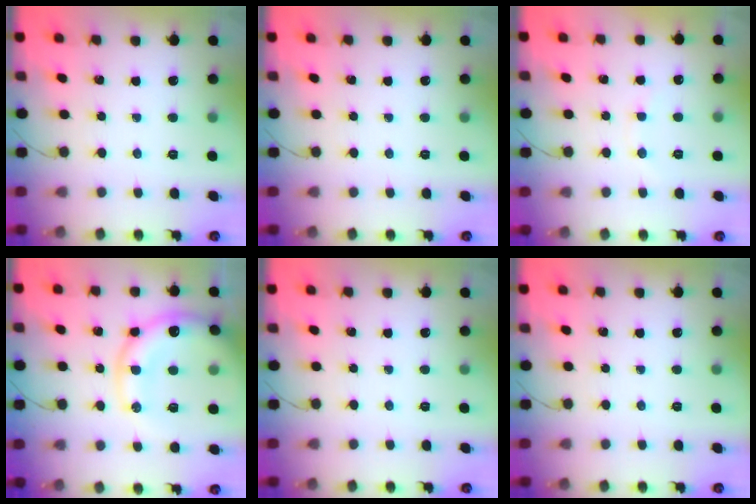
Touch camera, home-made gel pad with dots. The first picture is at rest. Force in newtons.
{"total": 0.0}
{"total": 3.5, "press": 3.3, "slide": 1.1}
{"total": 18.8, "press": 18.5, "slide": 3.7}
{"total": 0.0}
{"total": 0.0}